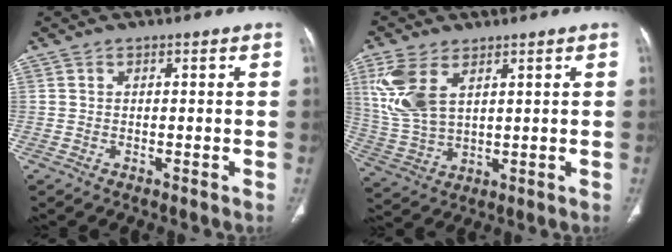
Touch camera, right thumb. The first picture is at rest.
{"total": 10.9, "force": [4.5, 5.8, 7.9], "torque": [-0.182, -0.008, 0.104]}